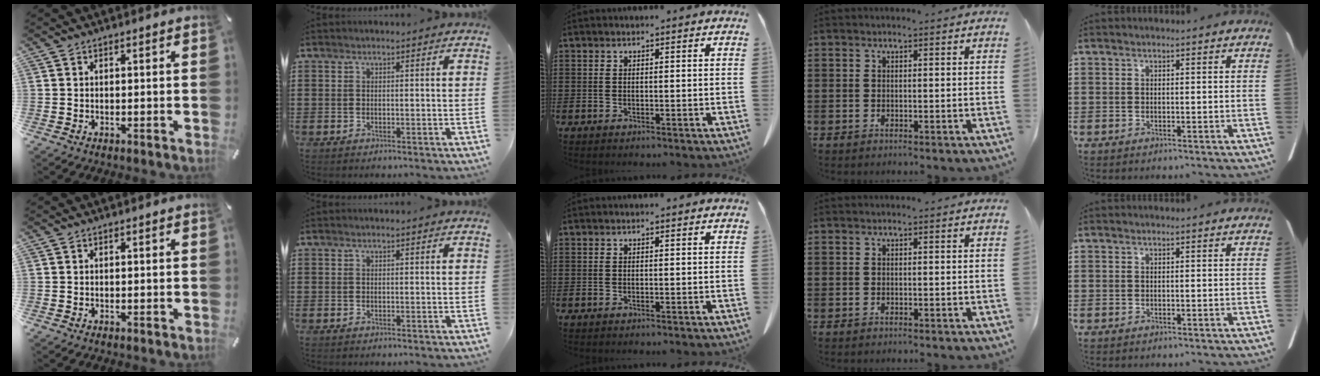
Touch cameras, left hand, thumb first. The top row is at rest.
{}